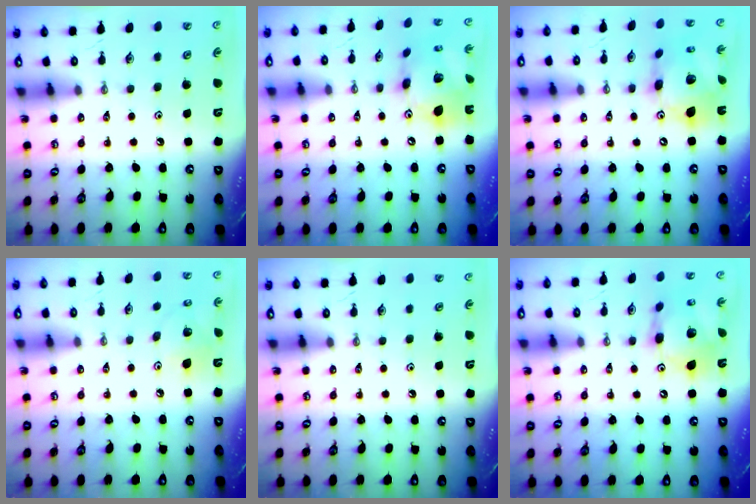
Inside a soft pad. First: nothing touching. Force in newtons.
{"total": 17.0, "press": 17.0, "slide": 1.6}
{"total": 16.2, "press": 16.1, "slide": 1.7}
{"total": 8.6, "press": 8.4, "slide": 1.5}
{"total": 0.0}
{"total": 13.2, "press": 13.1, "slide": 1.3}